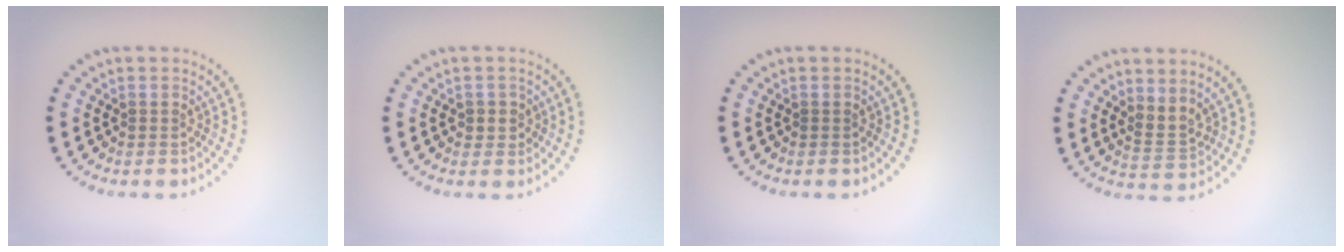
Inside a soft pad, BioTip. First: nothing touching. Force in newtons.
{"total": 1.4, "press": 1.2, "slide": 0.6}
{"total": 0.0}
{"total": 1.9, "press": 1.4, "slide": 1.2}